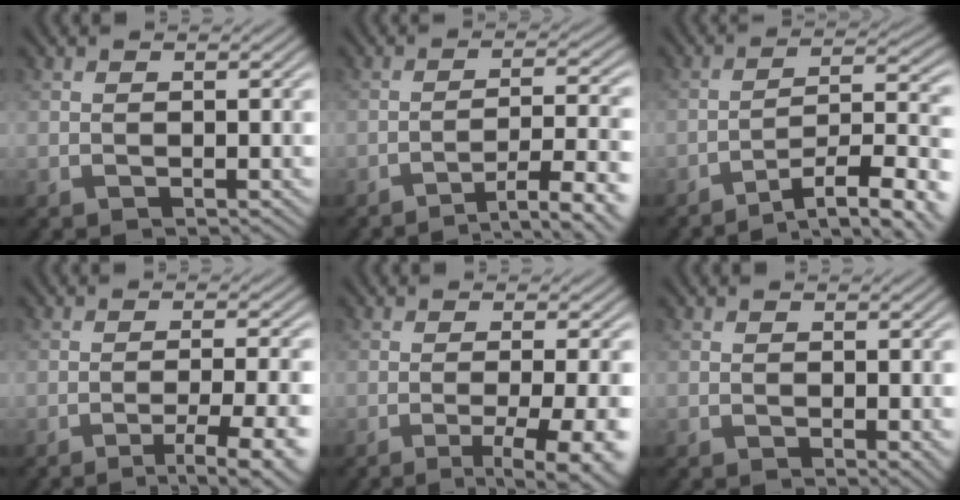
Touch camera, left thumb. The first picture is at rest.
{"total": 8.5, "force": [-5.4, 1.6, 6.3], "torque": [-0.101, 0.010, -0.075]}
{"total": 11.8, "force": [-8.0, 3.0, 8.2], "torque": [-0.128, 0.000, -0.117]}
{"total": 8.1, "force": [-4.5, 1.4, 6.6], "torque": [-0.094, 0.003, -0.060]}
{"total": 8.0, "force": [-2.9, 1.7, 7.2], "torque": [-0.093, -0.002, -0.037]}
{"total": 1.0, "force": [0.2, 0.3, 1.0], "torque": [-0.010, -0.006, 0.002]}